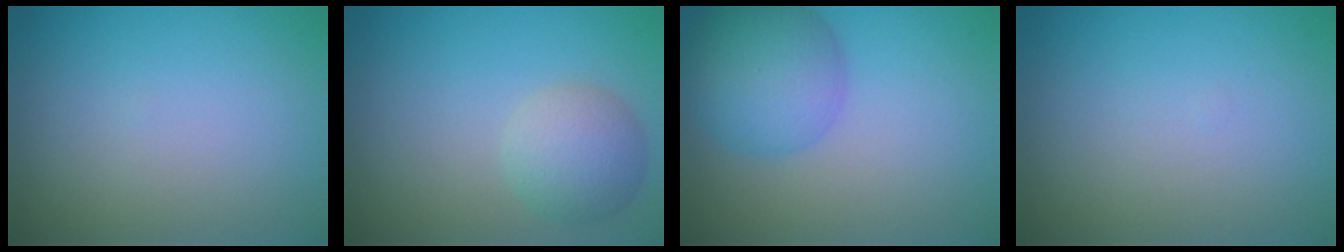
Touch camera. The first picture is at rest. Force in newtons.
{"total": 3.7, "press": 3.7, "slide": 0.1}
{"total": 6.2, "press": 6.2, "slide": 0.3}
{"total": 0.0}